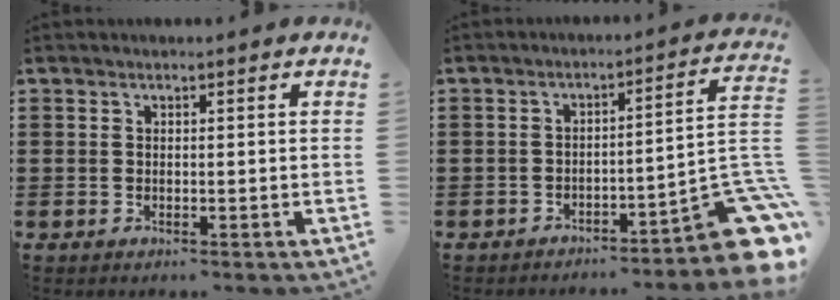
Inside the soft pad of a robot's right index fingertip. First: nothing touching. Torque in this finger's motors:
{"motor_torque": [2.06, -0.08, 1.05, 0.08]}